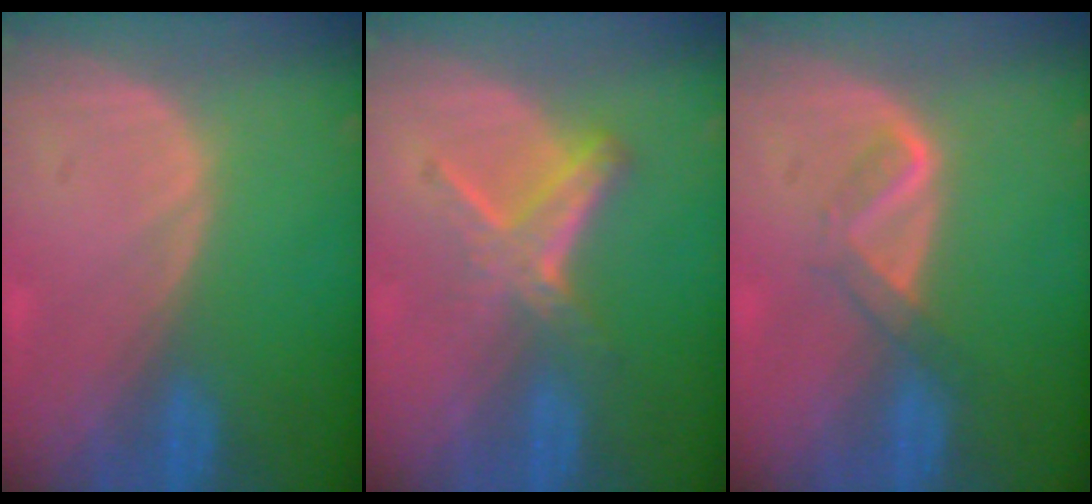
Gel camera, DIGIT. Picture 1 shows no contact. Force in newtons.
{"total": 6.2, "press": 5.3, "slide": 3.2}
{"total": 3.2, "press": 3.1, "slide": 0.7}